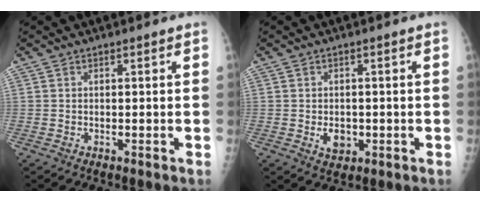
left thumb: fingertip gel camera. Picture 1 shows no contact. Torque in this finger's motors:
{"motor_torque": [0.44, 0.51, 0.44, 0.08, 0.01]}